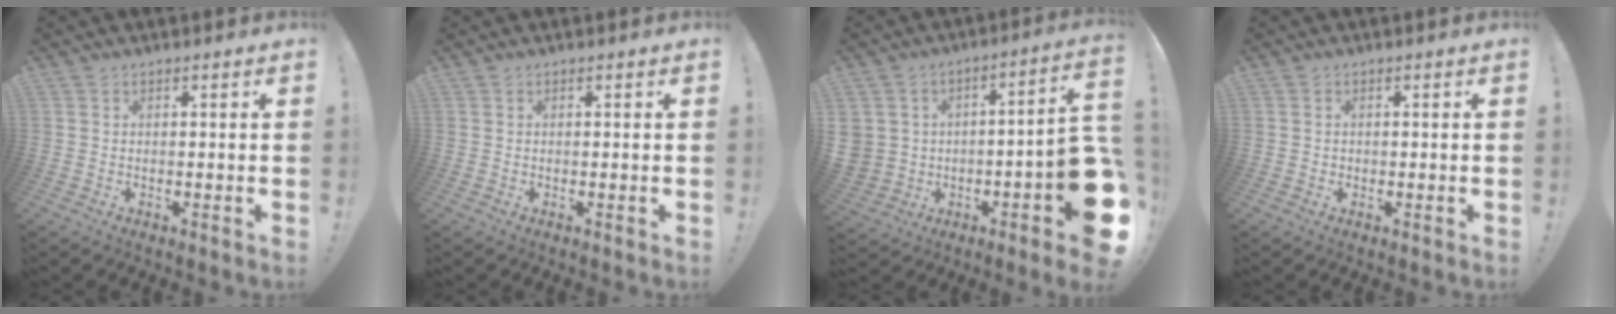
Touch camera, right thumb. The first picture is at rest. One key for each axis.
{"total": 0.0}
{"total": 10.9, "fx": -3.0, "fy": 7.0, "fz": 7.8, "tx": -0.111, "ty": 0.022, "tz": -0.045}
{"total": 0.9, "fx": -0.2, "fy": 0.9, "fz": 0.2, "tx": -0.010, "ty": 0.006, "tz": -0.002}